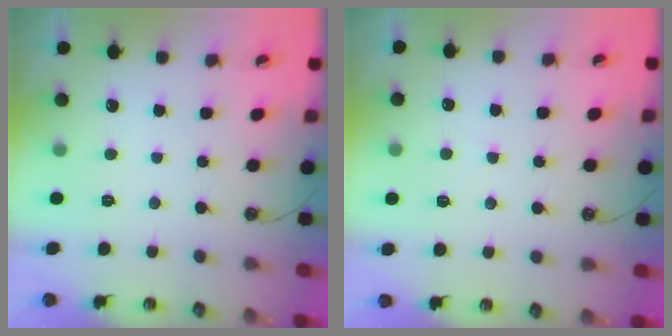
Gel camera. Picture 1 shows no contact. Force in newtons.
{"total": 3.6, "press": 3.6, "slide": 0.3}